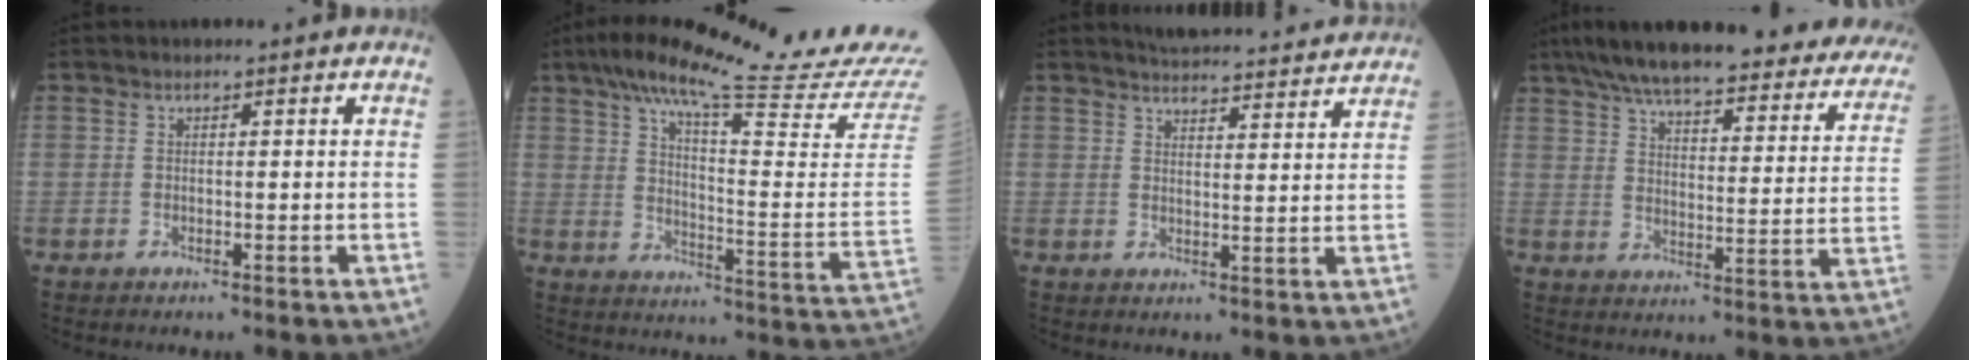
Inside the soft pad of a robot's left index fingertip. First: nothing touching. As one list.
[{"total": 24.6, "force": [21.2, -1.7, 12.5], "torque": [-0.204, -0.067, 0.282]}, {"total": 14.3, "force": [13.7, 0.9, 4.0], "torque": [-0.051, 0.002, 0.169]}, {"total": 32.8, "force": [28.0, 6.7, 15.8], "torque": [-0.233, -0.034, 0.340]}]